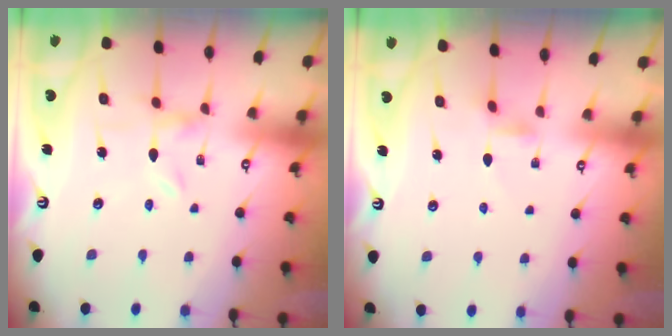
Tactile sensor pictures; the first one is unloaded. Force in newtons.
{"total": 2.5, "press": 2.5, "slide": 0.4}